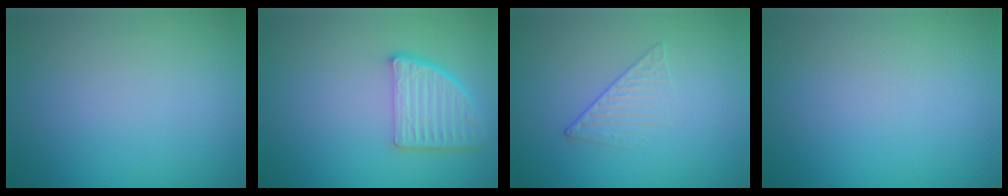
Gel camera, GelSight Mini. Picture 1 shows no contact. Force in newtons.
{"total": 4.5, "press": 3.5, "slide": 2.8}
{"total": 1.5, "press": 0.7, "slide": 1.3}
{"total": 0.0}